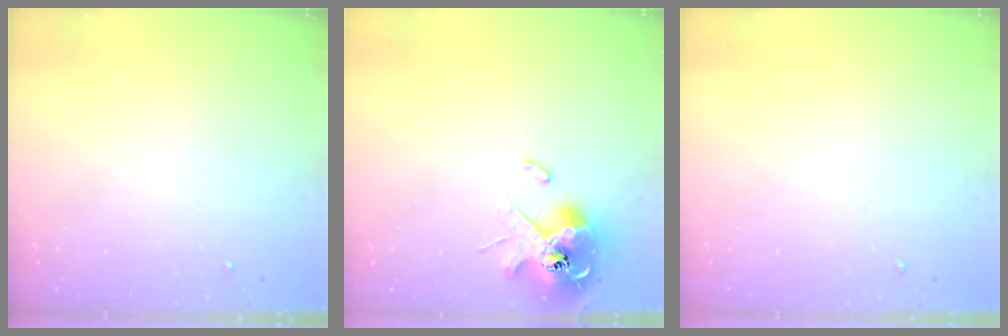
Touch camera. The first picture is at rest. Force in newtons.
{"total": 13.1, "press": 13.0, "slide": 1.6}
{"total": 0.0}